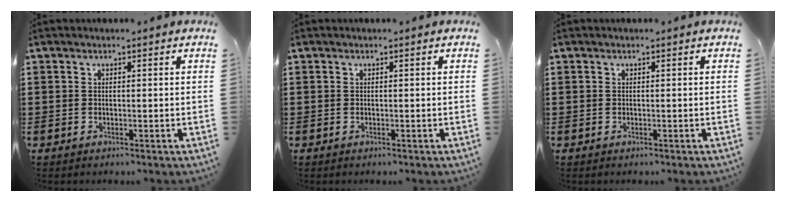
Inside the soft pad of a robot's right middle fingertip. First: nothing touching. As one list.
[{"total": 0.0}, {"total": 0.0}]